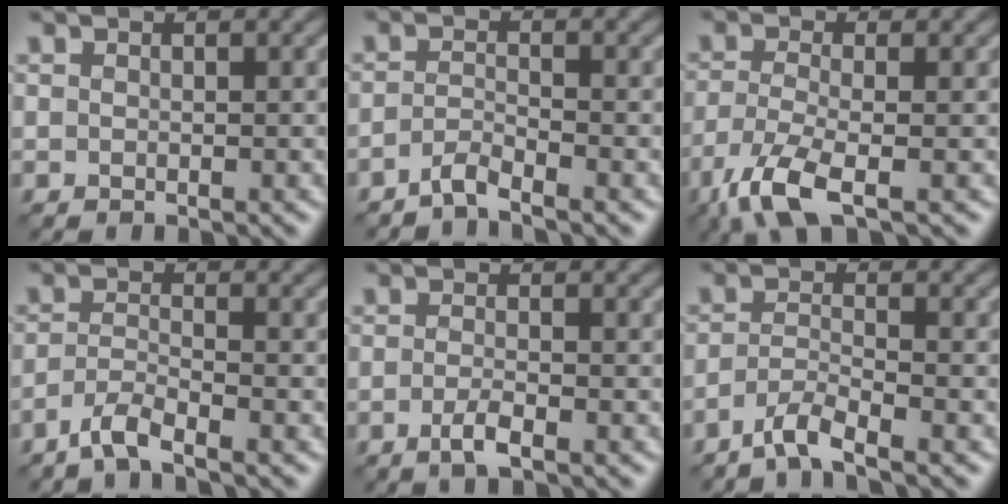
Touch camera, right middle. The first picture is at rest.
{"total": 1.6, "force": [-1.4, 0.2, 0.8], "torque": [-0.015, 0.005, -0.037]}
{"total": 5.2, "force": [-3.1, 1.5, 3.9], "torque": [-0.092, -0.011, -0.071]}
{"total": 2.5, "force": [-2.0, 0.3, 1.5], "torque": [-0.032, 0.003, -0.050]}
{"total": 1.7, "force": [-0.8, 0.5, 1.5], "torque": [-0.026, 0.005, -0.019]}
{"total": 2.9, "force": [-2.2, 0.3, 1.8], "torque": [-0.034, 0.004, -0.055]}